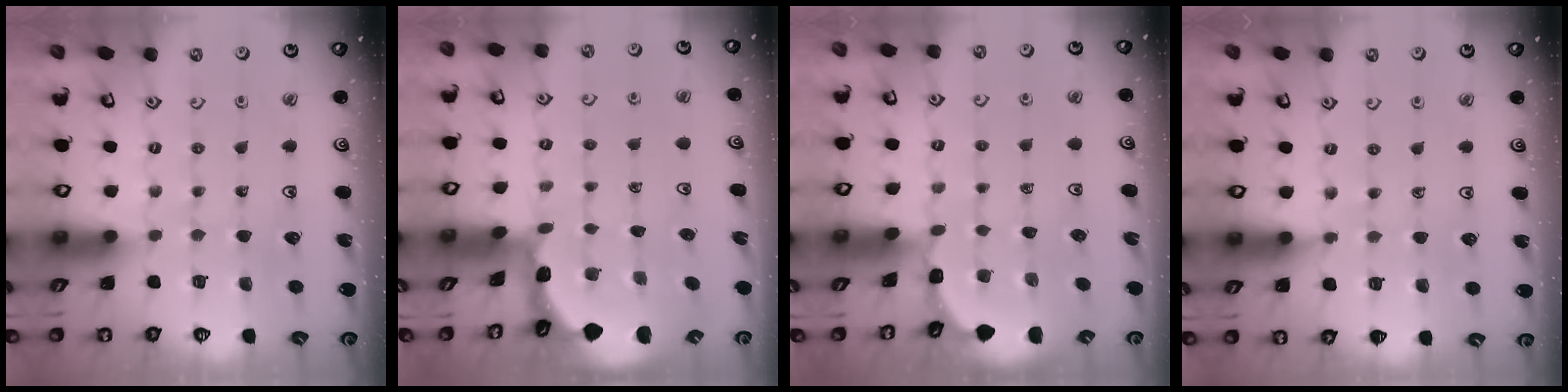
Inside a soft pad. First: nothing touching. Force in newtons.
{"total": 1.5, "press": 1.5, "slide": 0.1}
{"total": 2.4, "press": 2.4, "slide": 0.3}
{"total": 4.7, "press": 4.6, "slide": 0.6}